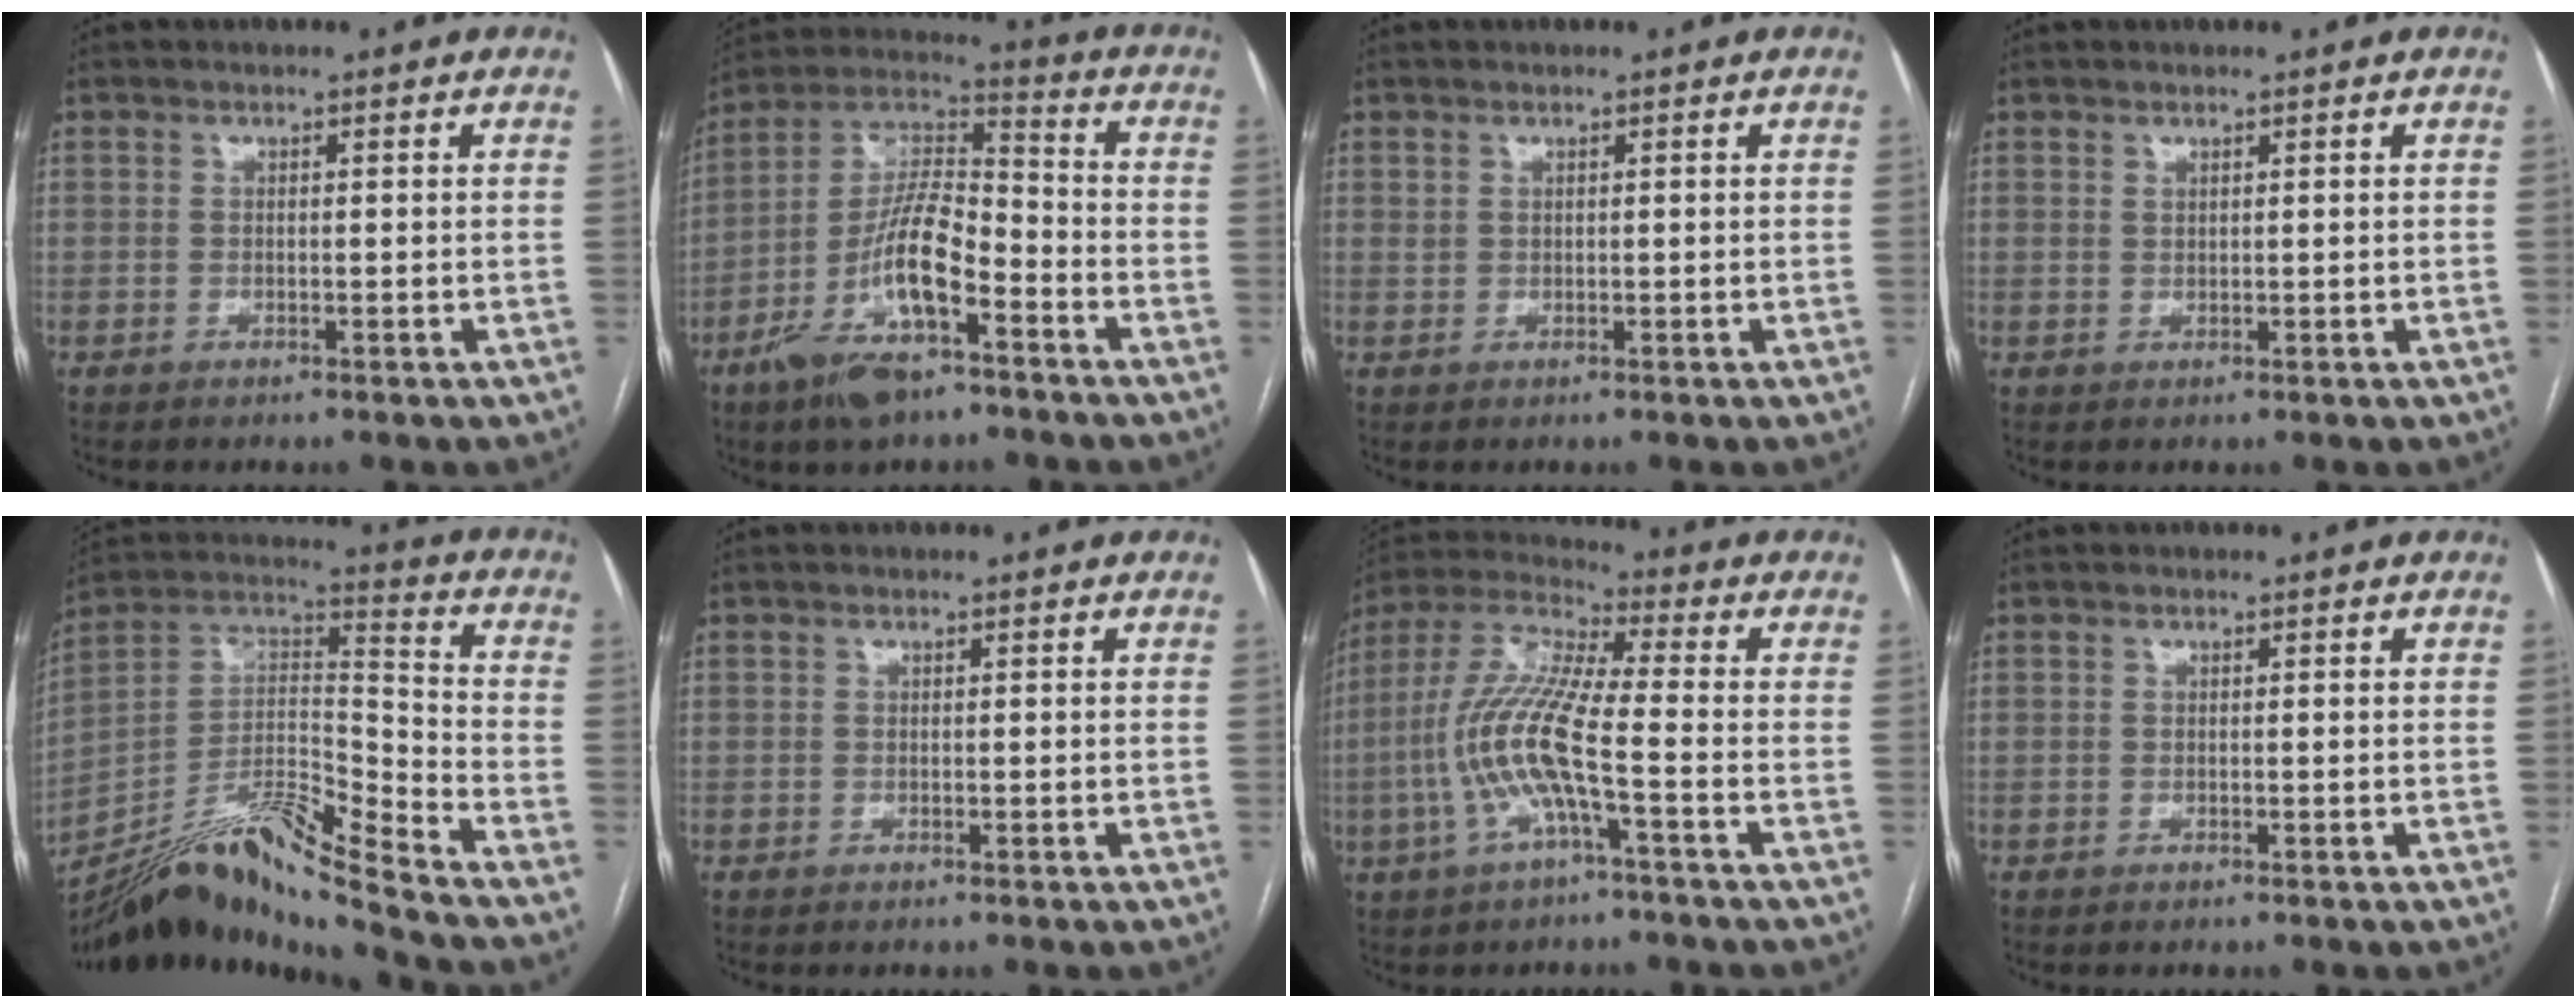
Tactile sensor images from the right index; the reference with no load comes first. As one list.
[{"total": 15.3, "force": [-7.4, 4.2, 12.6], "torque": [-0.257, 0.002, -0.131]}, {"total": 0.5, "force": [0.4, 0.3, 0.1], "torque": [0.000, 0.004, 0.009]}, {"total": 0.6, "force": [0.5, 0.1, 0.2], "torque": [-0.006, -0.007, 0.011]}, {"total": 16.6, "force": [-14.7, -1.7, 7.7], "torque": [-0.145, 0.034, -0.262]}, {"total": 0.0}, {"total": 12.1, "force": [-3.0, 1.4, 11.6], "torque": [-0.257, 0.011, -0.067]}, {"total": 0.0}]